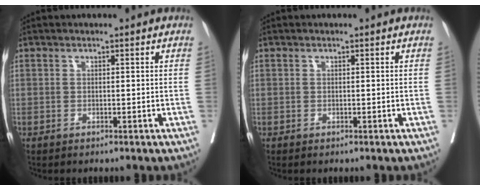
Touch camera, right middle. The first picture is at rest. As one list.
[{"total": 0.0}]